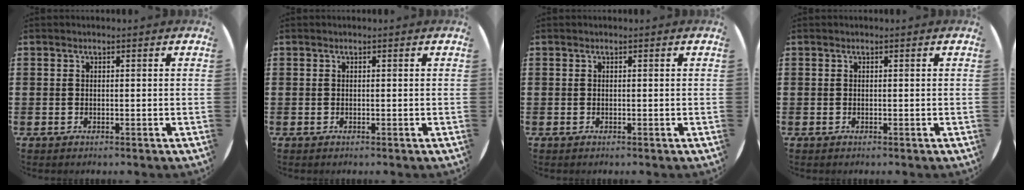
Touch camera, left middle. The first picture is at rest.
{"total": 0.0}
{"total": 0.0}
{"total": 0.0}